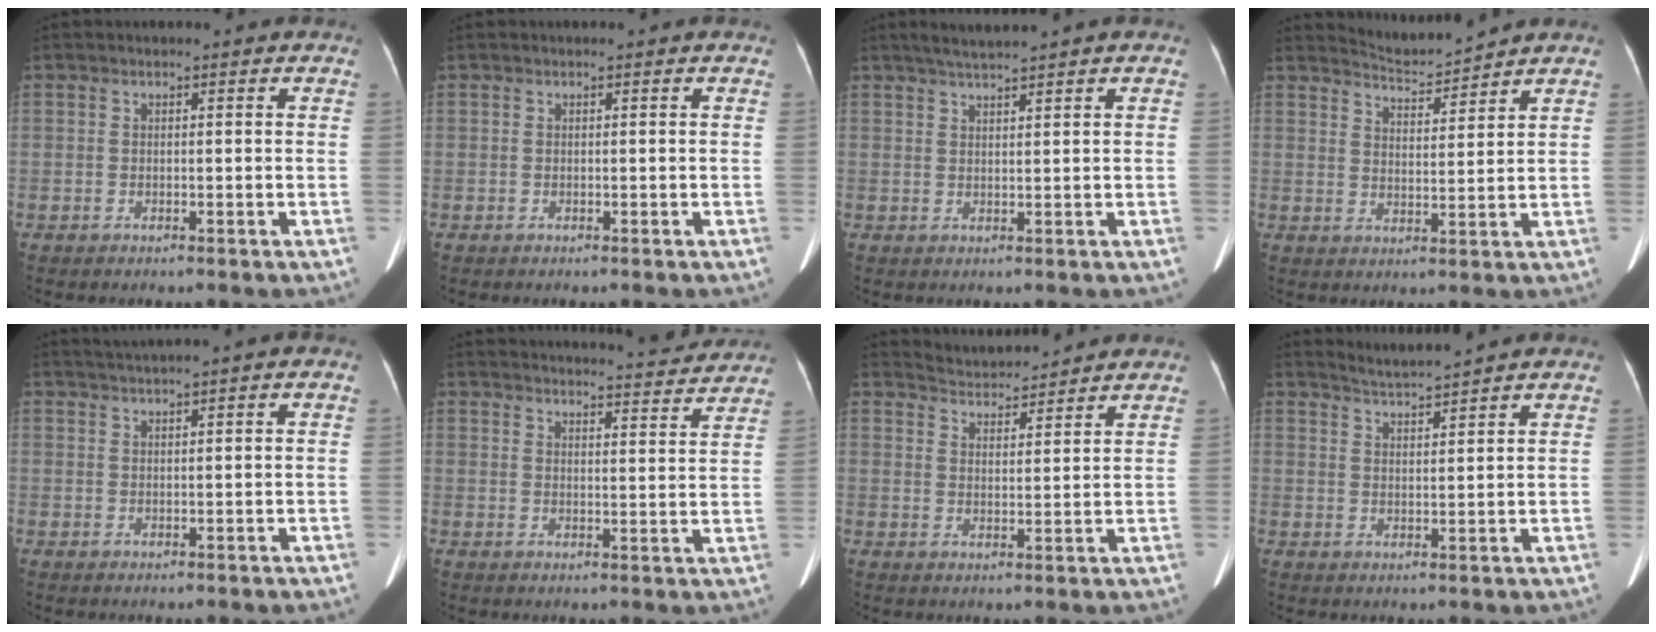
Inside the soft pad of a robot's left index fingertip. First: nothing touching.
{"total": 0.0}
{"total": 2.8, "force": [2.4, -0.6, 1.4], "torque": [-0.029, 0.007, 0.048]}
{"total": 4.9, "force": [4.8, -0.7, -0.4], "torque": [-0.002, -0.005, 0.088]}
{"total": 1.6, "force": [1.1, -0.2, 1.1], "torque": [-0.023, 0.017, 0.027]}
{"total": 18.5, "force": [17.8, 1.8, 4.4], "torque": [-0.060, -0.006, 0.221]}
{"total": 5.1, "force": [5.1, 0.1, -0.3], "torque": [-0.006, 0.015, 0.087]}
{"total": 3.2, "force": [3.0, -1.3, 0.0], "torque": [-0.006, -0.002, 0.061]}